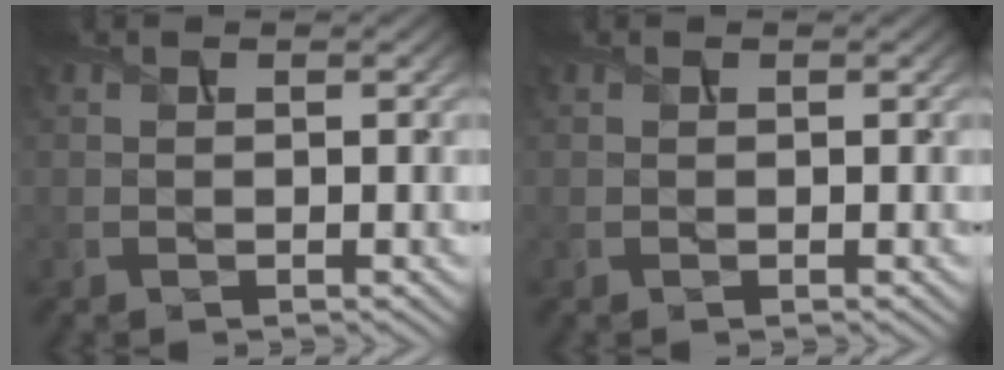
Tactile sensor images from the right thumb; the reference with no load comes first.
{"total": 0.0}